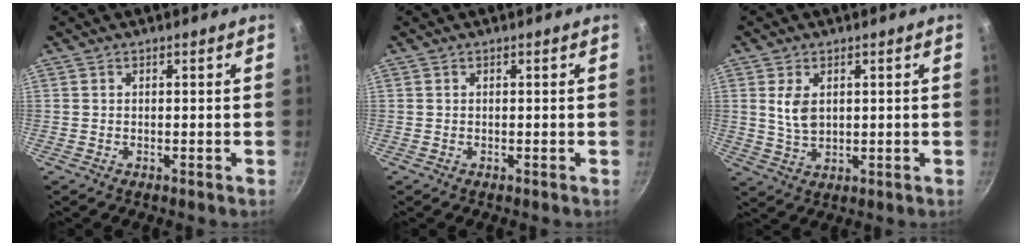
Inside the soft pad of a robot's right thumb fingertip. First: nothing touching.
{"total": 0.0}
{"total": 5.4, "force": [1.4, 3.4, 3.9], "torque": [-0.067, -0.012, 0.032]}